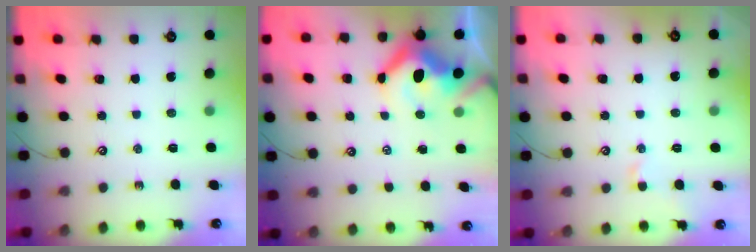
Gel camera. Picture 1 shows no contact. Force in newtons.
{"total": 11.5, "press": 11.3, "slide": 2.1}
{"total": 1.3, "press": 1.3, "slide": 0.4}